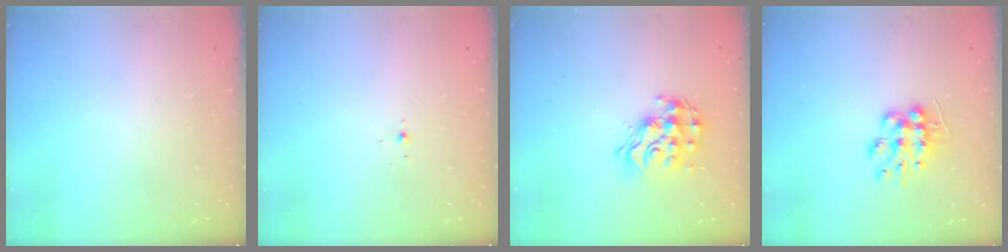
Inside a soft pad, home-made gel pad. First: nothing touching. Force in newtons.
{"total": 3.0, "press": 2.9, "slide": 0.8}
{"total": 13.9, "press": 13.9, "slide": 1.1}
{"total": 10.0, "press": 10.0, "slide": 0.4}